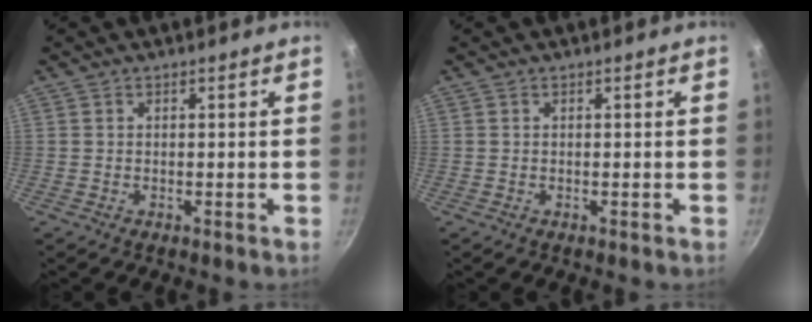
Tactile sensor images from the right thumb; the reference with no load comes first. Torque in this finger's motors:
{"motor_torque": [0.00, 0.00, 0.01, 0.01, 0.01]}